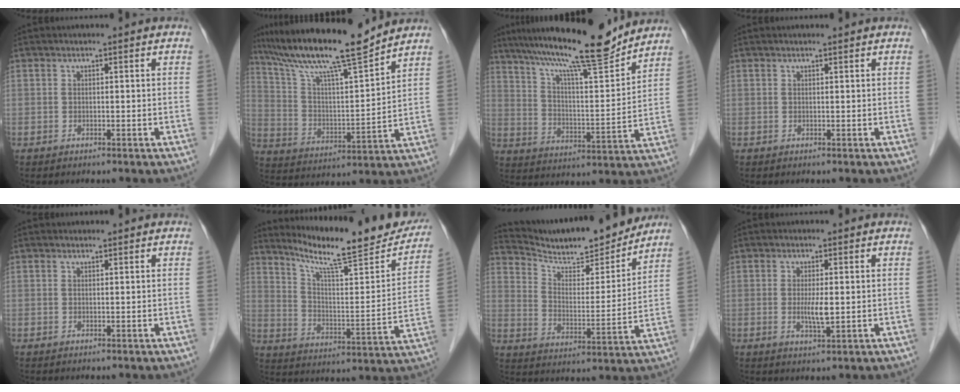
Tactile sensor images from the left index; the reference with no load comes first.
{"total": 17.0, "force": [14.5, 0.0, 9.0], "torque": [-0.161, 0.002, 0.250]}
{"total": 17.9, "force": [15.2, 0.8, 9.3], "torque": [-0.154, 0.005, 0.244]}
{"total": 0.8, "force": [0.7, 0.0, 0.4], "torque": [-0.009, 0.005, 0.012]}
{"total": 0.9, "force": [0.9, 0.1, 0.0], "torque": [-0.009, 0.006, 0.014]}
{"total": 22.0, "force": [19.2, 2.4, 10.4], "torque": [-0.157, -0.040, 0.271]}
{"total": 17.7, "force": [16.4, 1.9, 6.3], "torque": [-0.110, -0.017, 0.253]}
{"total": 3.2, "force": [0.0, 0.4, 3.1], "torque": [-0.062, -0.006, 0.002]}